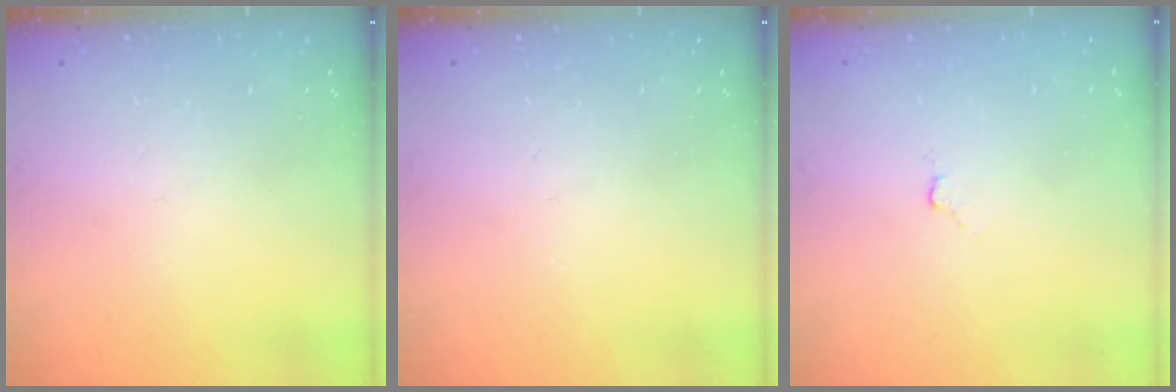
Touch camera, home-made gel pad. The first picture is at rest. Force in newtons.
{"total": 0.0}
{"total": 3.4, "press": 3.4, "slide": 0.4}